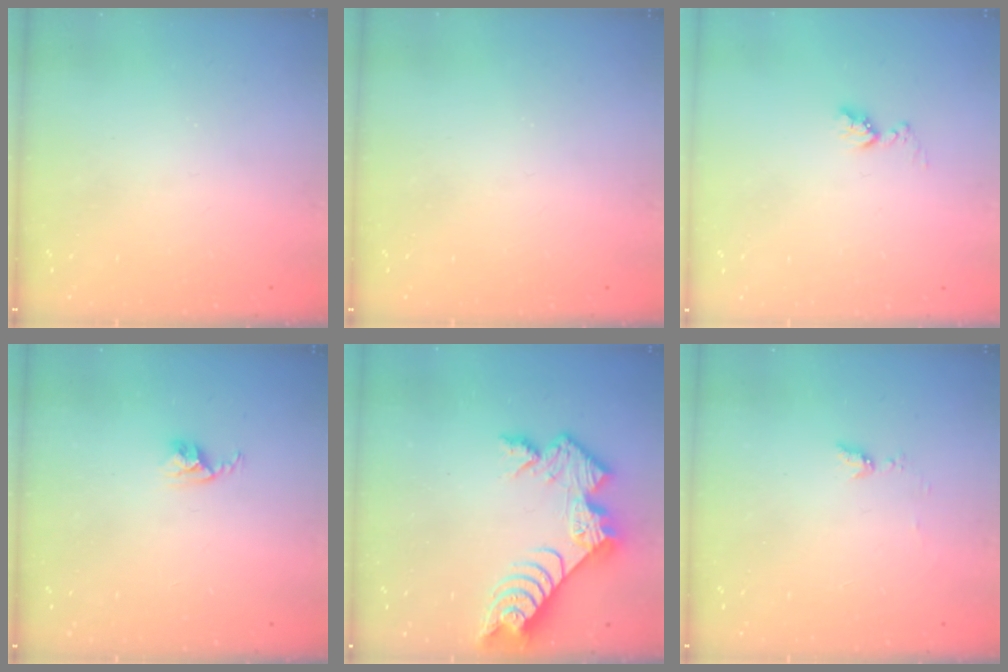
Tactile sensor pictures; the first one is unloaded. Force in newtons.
{"total": 0.0}
{"total": 5.0, "press": 5.0, "slide": 0.6}
{"total": 2.8, "press": 2.7, "slide": 0.4}
{"total": 11.4, "press": 11.3, "slide": 0.9}
{"total": 5.6, "press": 5.5, "slide": 0.5}